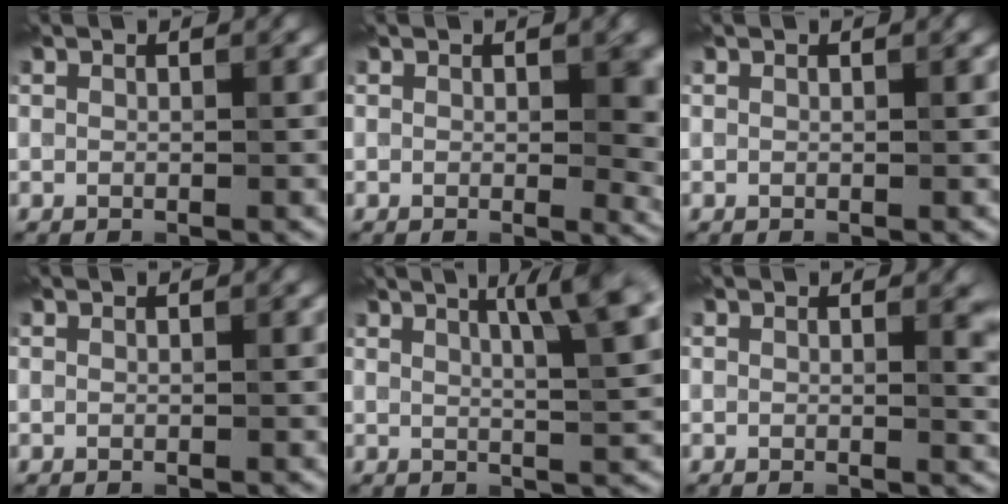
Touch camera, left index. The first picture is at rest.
{"total": 5.0, "force": [0.6, 2.3, 4.5], "torque": [-0.037, 0.001, 0.009]}
{"total": 0.0}
{"total": 0.0}
{"total": 8.0, "force": [3.6, 2.1, 6.8], "torque": [-0.060, 0.025, 0.040]}
{"total": 2.1, "force": [0.7, 0.7, 1.8], "torque": [-0.016, -0.005, 0.011]}